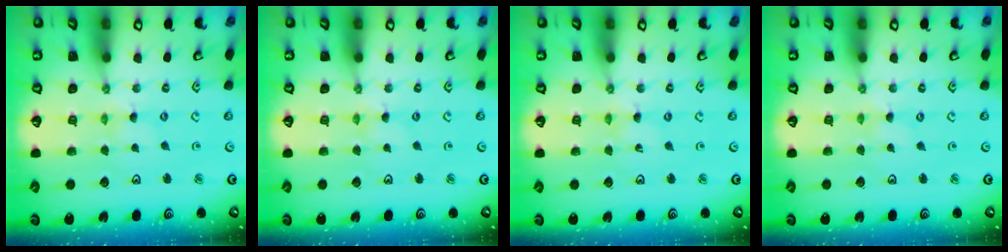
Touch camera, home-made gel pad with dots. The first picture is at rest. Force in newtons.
{"total": 0.0}
{"total": 0.0}
{"total": 0.0}